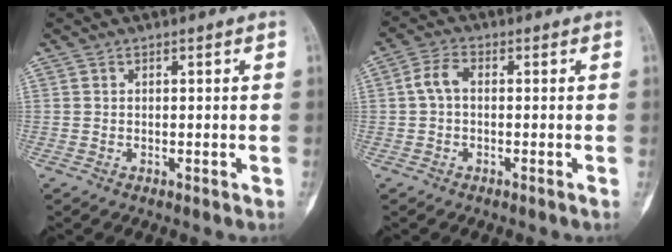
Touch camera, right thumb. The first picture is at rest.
{"total": 3.7, "force": [-0.1, 1.9, 3.2], "torque": [-0.070, 0.010, -0.012]}